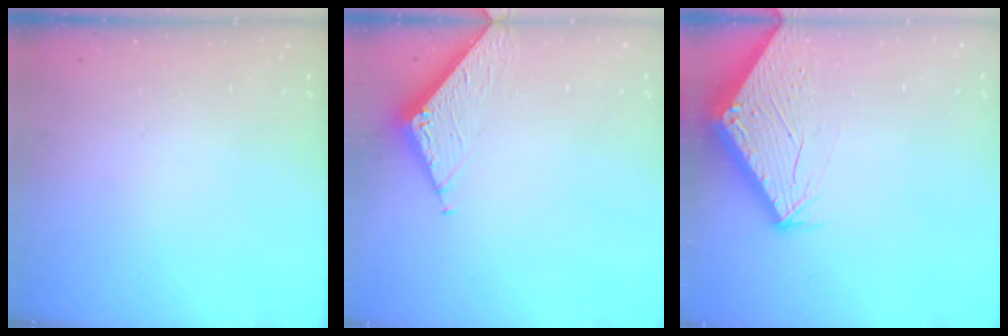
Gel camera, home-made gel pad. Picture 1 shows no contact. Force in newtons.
{"total": 6.5, "press": 6.5, "slide": 0.4}
{"total": 2.5, "press": 2.5, "slide": 0.1}